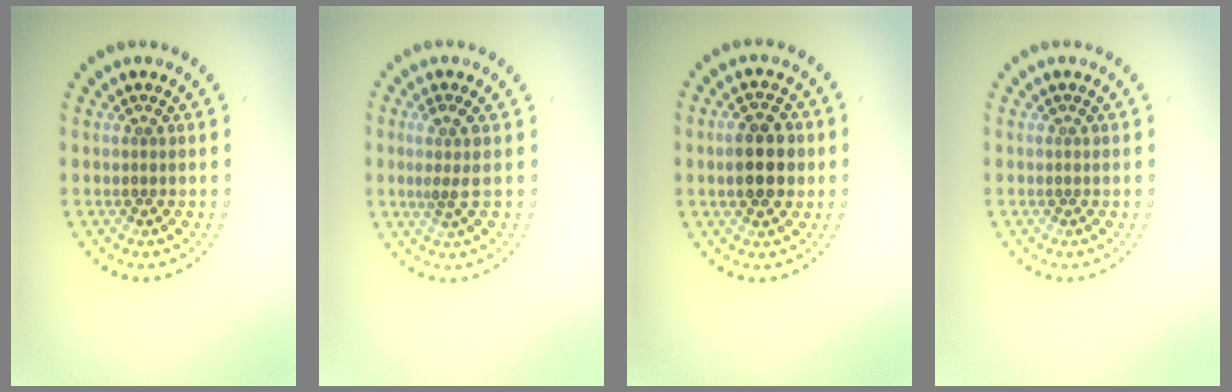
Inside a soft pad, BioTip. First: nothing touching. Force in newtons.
{"total": 2.0, "press": 1.5, "slide": 1.3}
{"total": 4.7, "press": 4.7, "slide": 0.2}
{"total": 0.0}